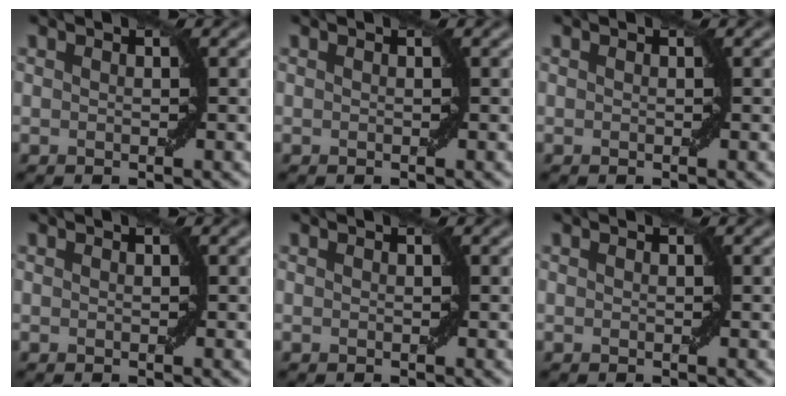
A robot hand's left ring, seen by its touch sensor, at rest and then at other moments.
{"total": 0.0}
{"total": 0.0}
{"total": 0.0}
{"total": 0.0}
{"total": 0.0}